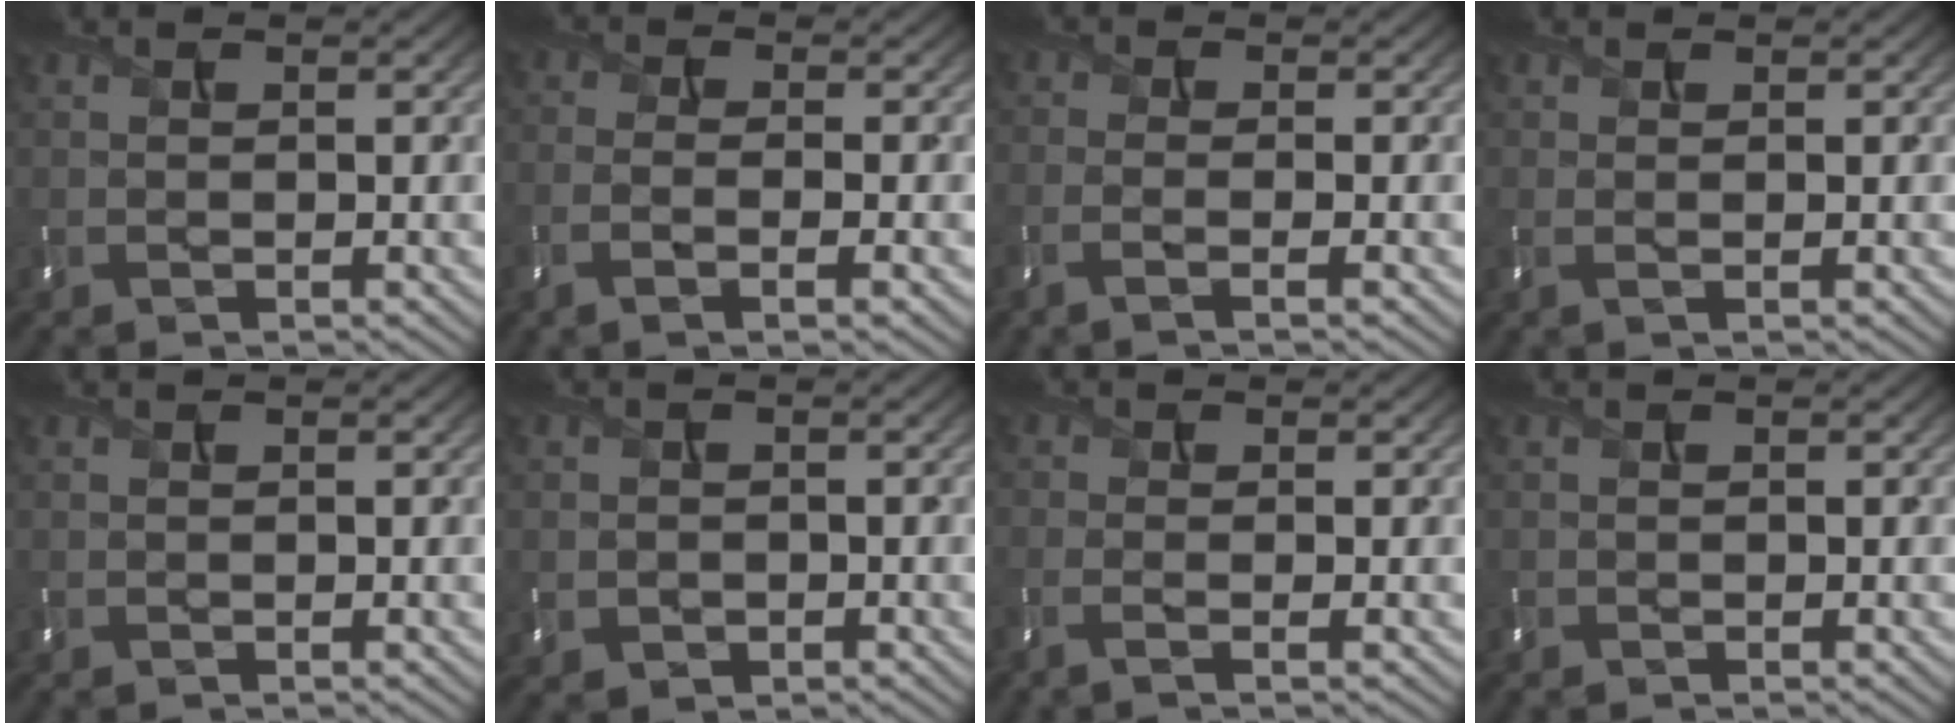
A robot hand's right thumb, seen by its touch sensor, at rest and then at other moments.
{"total": 4.8, "force": [-2.4, 1.2, 3.9], "torque": [-0.074, -0.007, -0.054]}
{"total": 3.0, "force": [-1.6, 0.6, 2.5], "torque": [-0.042, -0.005, -0.047]}
{"total": 0.8, "force": [0.1, 0.0, 0.8], "torque": [-0.020, 0.000, 0.002]}
{"total": 0.0}
{"total": 2.0, "force": [-0.8, 1.6, 0.8], "torque": [-0.015, -0.012, -0.015]}
{"total": 2.4, "force": [-1.1, 0.5, 2.0], "torque": [-0.037, -0.007, -0.033]}
{"total": 0.5, "force": [-0.5, 0.2, 0.0], "torque": [-0.001, -0.005, -0.009]}